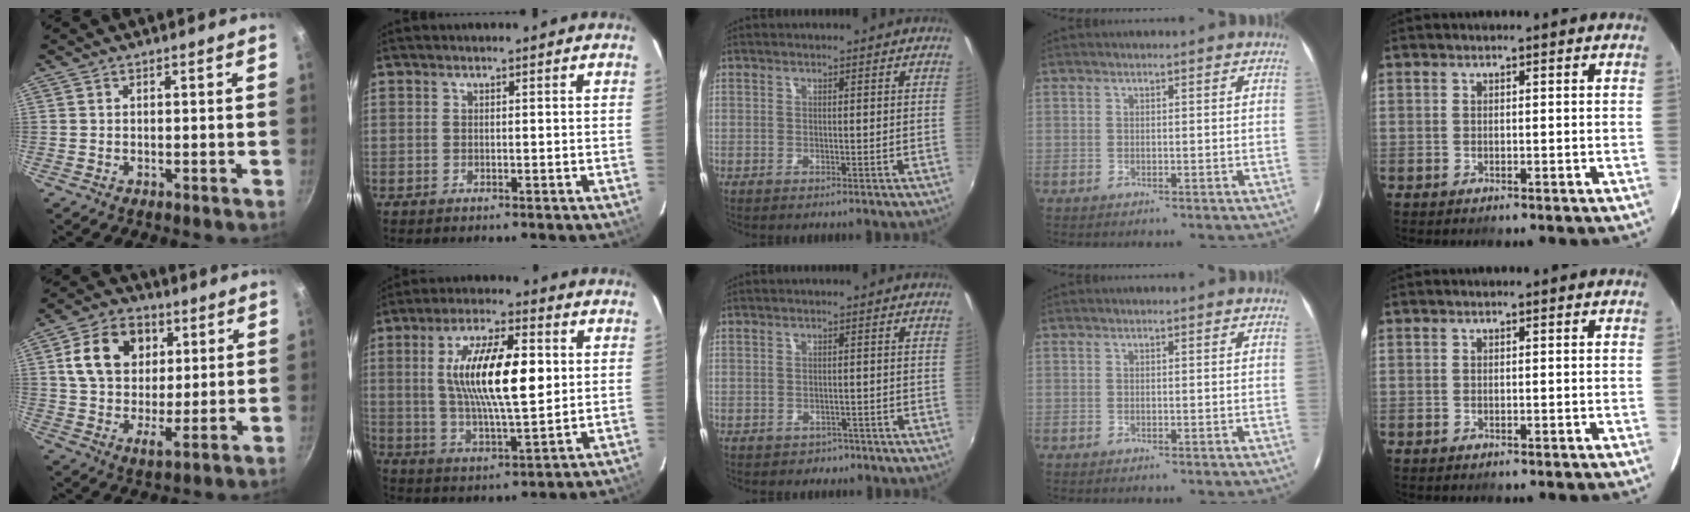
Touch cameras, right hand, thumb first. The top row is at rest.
{"thumb": {"total": 14.5, "force": [4.9, 10.3, 9.0], "torque": [-0.134, -0.006, 0.075]}, "index": {"total": 15.8, "force": [2.6, 4.6, 14.8], "torque": [-0.269, 0.006, 0.049]}, "middle": {"total": 2.8, "force": [-1.8, 2.1, 0.4], "torque": [-0.015, -0.004, -0.022]}}